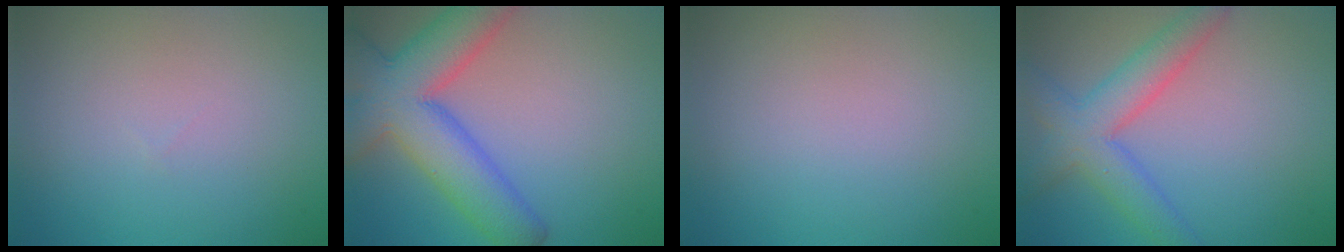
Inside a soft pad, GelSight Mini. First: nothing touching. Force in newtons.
{"total": 9.6, "press": 9.6, "slide": 0.6}
{"total": 0.0}
{"total": 5.4, "press": 5.4, "slide": 0.2}